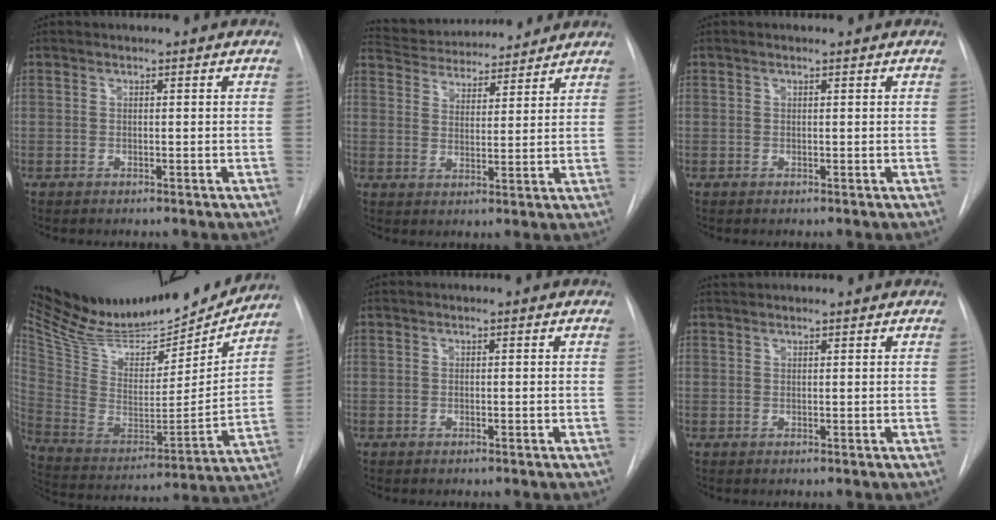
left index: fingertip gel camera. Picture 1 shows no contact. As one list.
[{"total": 14.4, "force": [13.5, 3.1, 3.8], "torque": [-0.061, 0.024, 0.205]}, {"total": 0.6, "force": [0.6, 0.0, 0.3], "torque": [-0.010, 0.010, 0.012]}, {"total": 30.1, "force": [27.3, 7.3, 10.4], "torque": [-0.213, -0.048, 0.420]}, {"total": 0.0}, {"total": 3.4, "force": [3.2, 0.3, 1.0], "torque": [-0.013, 0.034, 0.050]}]